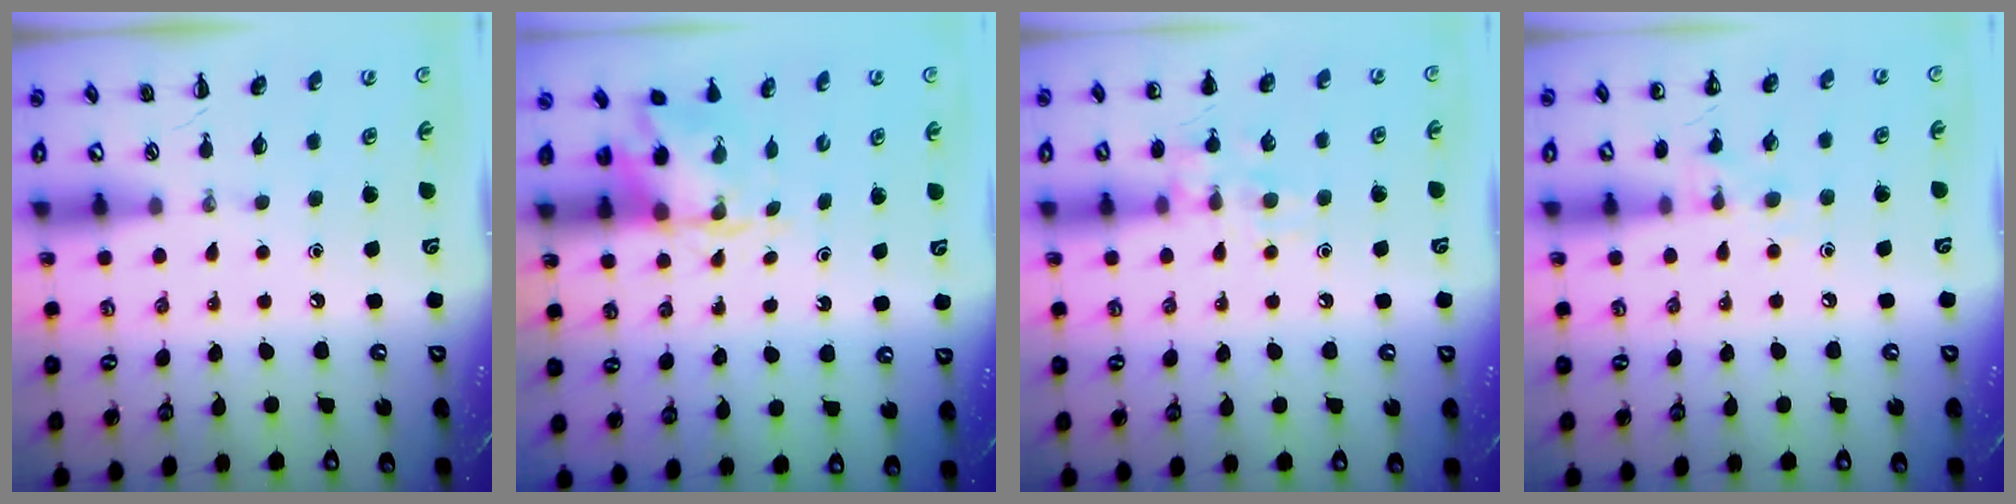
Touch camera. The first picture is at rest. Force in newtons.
{"total": 4.5, "press": 4.5, "slide": 0.3}
{"total": 10.1, "press": 10.0, "slide": 1.5}
{"total": 7.7, "press": 7.6, "slide": 1.4}